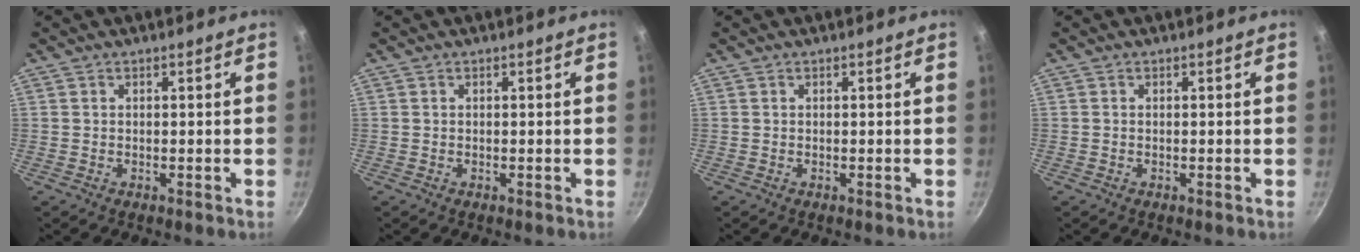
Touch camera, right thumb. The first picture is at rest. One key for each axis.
{"total": 0.0}
{"total": 0.0}
{"total": 0.0}